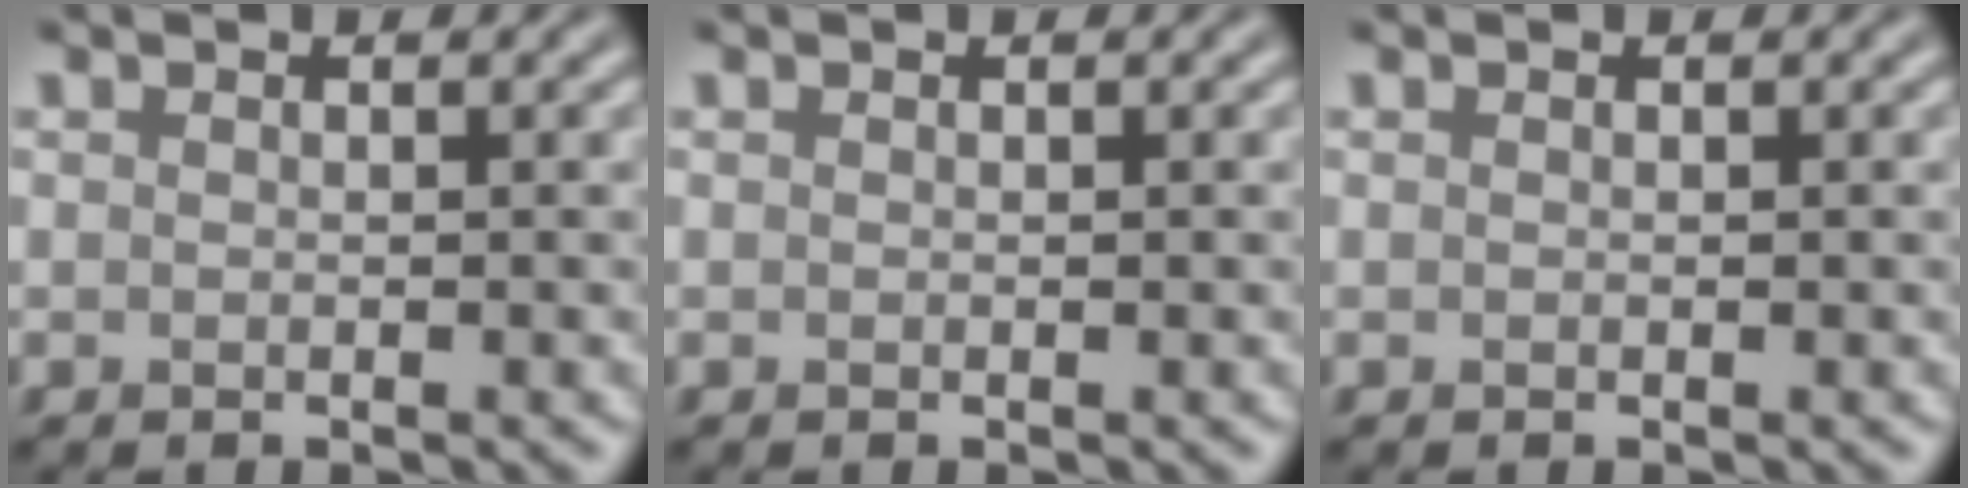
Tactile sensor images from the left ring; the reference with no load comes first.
{"total": 0.0}
{"total": 0.0}